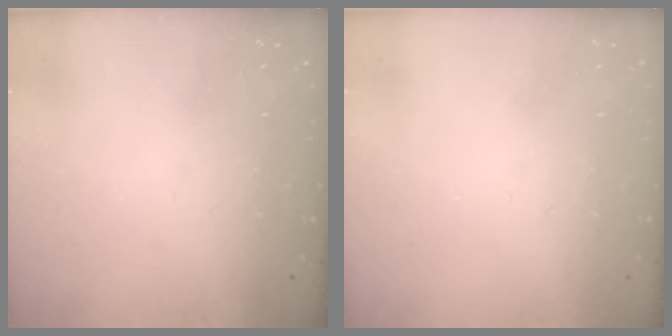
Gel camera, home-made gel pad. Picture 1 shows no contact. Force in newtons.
{"total": 0.0}